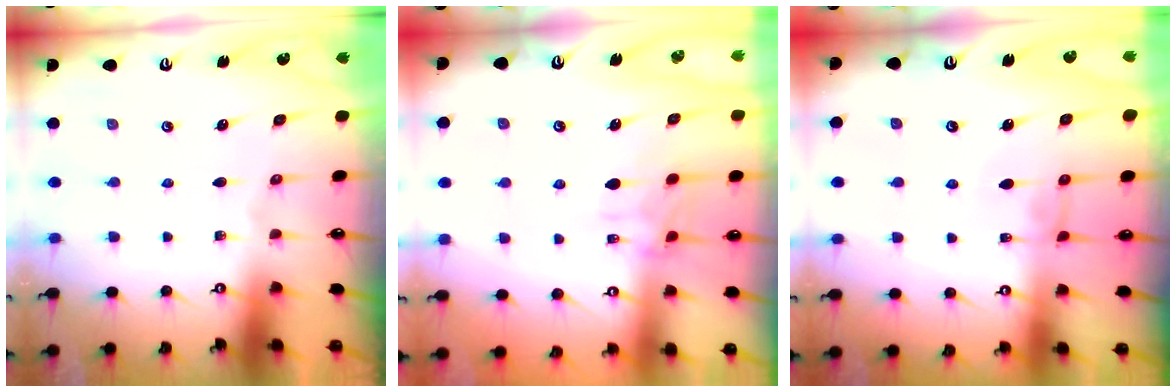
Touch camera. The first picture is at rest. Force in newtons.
{"total": 2.4, "press": 2.0, "slide": 1.4}
{"total": 0.0}